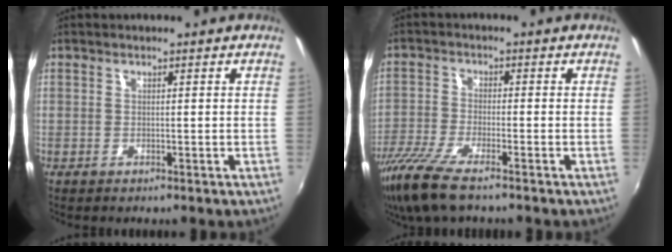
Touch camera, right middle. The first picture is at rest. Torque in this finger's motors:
{"motor_torque": [1.09, -0.85, 0.20, 0.17]}